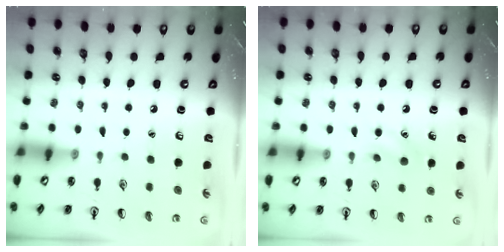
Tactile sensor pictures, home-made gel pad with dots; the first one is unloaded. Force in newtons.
{"total": 7.6, "press": 7.2, "slide": 2.4}